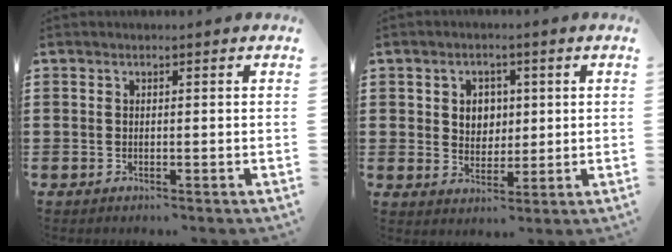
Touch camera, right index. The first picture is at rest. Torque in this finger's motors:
{"motor_torque": [0.36, -0.25, 0.12, 0.04]}